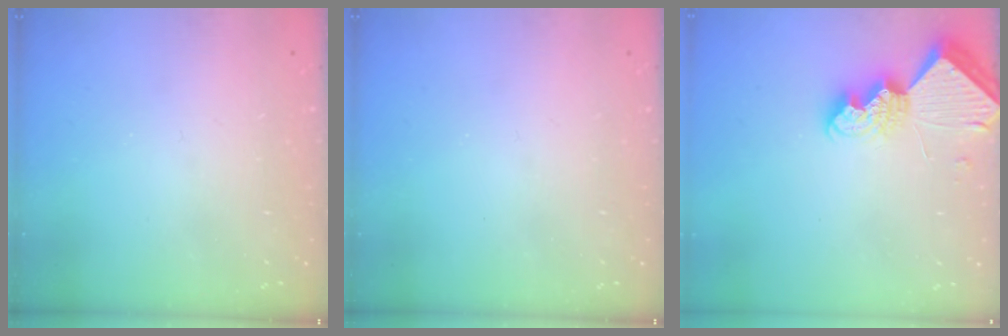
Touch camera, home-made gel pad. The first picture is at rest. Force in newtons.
{"total": 0.0}
{"total": 8.8, "press": 8.7, "slide": 0.8}